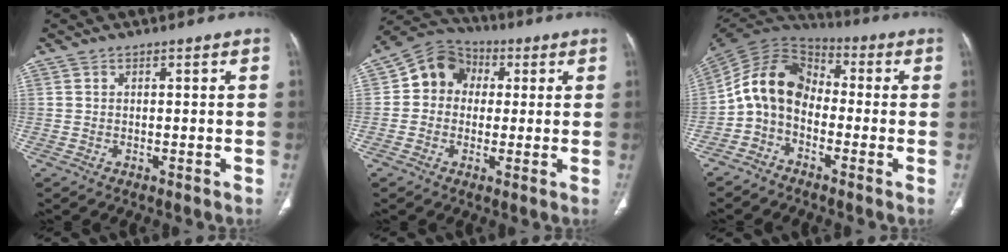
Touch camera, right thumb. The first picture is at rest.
{"total": 9.6, "force": [1.1, 8.4, 4.4], "torque": [-0.050, 0.020, 0.003]}
{"total": 11.6, "force": [-2.4, 8.5, 7.6], "torque": [-0.128, 0.062, -0.063]}